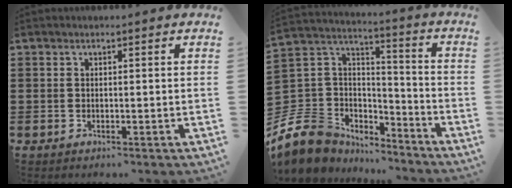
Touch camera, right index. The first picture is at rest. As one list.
[{"total": 10.5, "force": [-7.2, 7.3, 2.2], "torque": [-0.101, 0.004, -0.142]}]